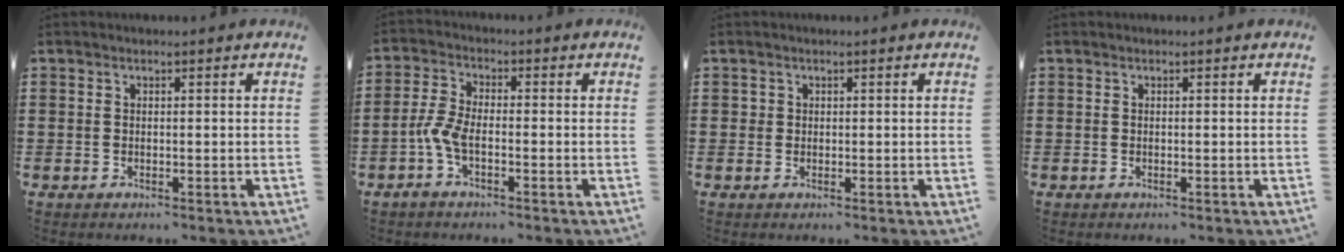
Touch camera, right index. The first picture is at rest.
{"total": 4.4, "force": [-1.7, 1.7, 3.7], "torque": [-0.098, -0.004, -0.040]}
{"total": 0.7, "force": [0.2, 0.7, 0.2], "torque": [-0.005, 0.005, 0.003]}
{"total": 0.0}